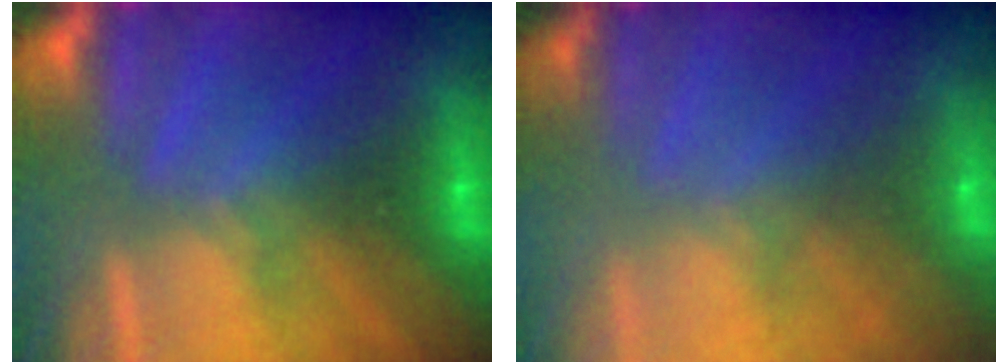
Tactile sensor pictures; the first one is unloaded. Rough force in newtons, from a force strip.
{"total": 5.7}